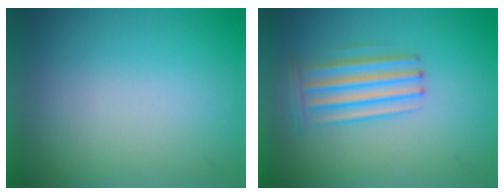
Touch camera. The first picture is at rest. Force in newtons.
{"total": 2.9}